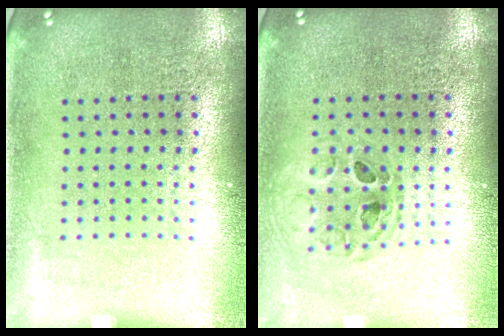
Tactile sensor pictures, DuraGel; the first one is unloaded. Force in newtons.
{"total": 0.8, "press": 0.8, "slide": 0.1}